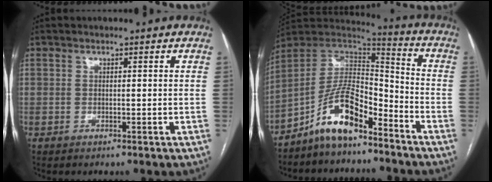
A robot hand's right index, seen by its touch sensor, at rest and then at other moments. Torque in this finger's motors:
{"motor_torque": [0.89, -1.06, 0.39, 0.19]}